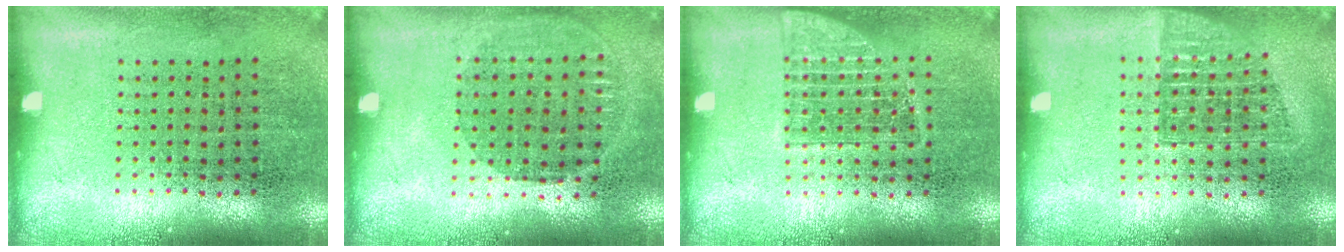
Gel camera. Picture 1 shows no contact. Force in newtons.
{"total": 0.9, "press": 0.8, "slide": 0.4}
{"total": 1.0, "press": 1.0, "slide": 0.2}
{"total": 1.2, "press": 1.0, "slide": 0.6}